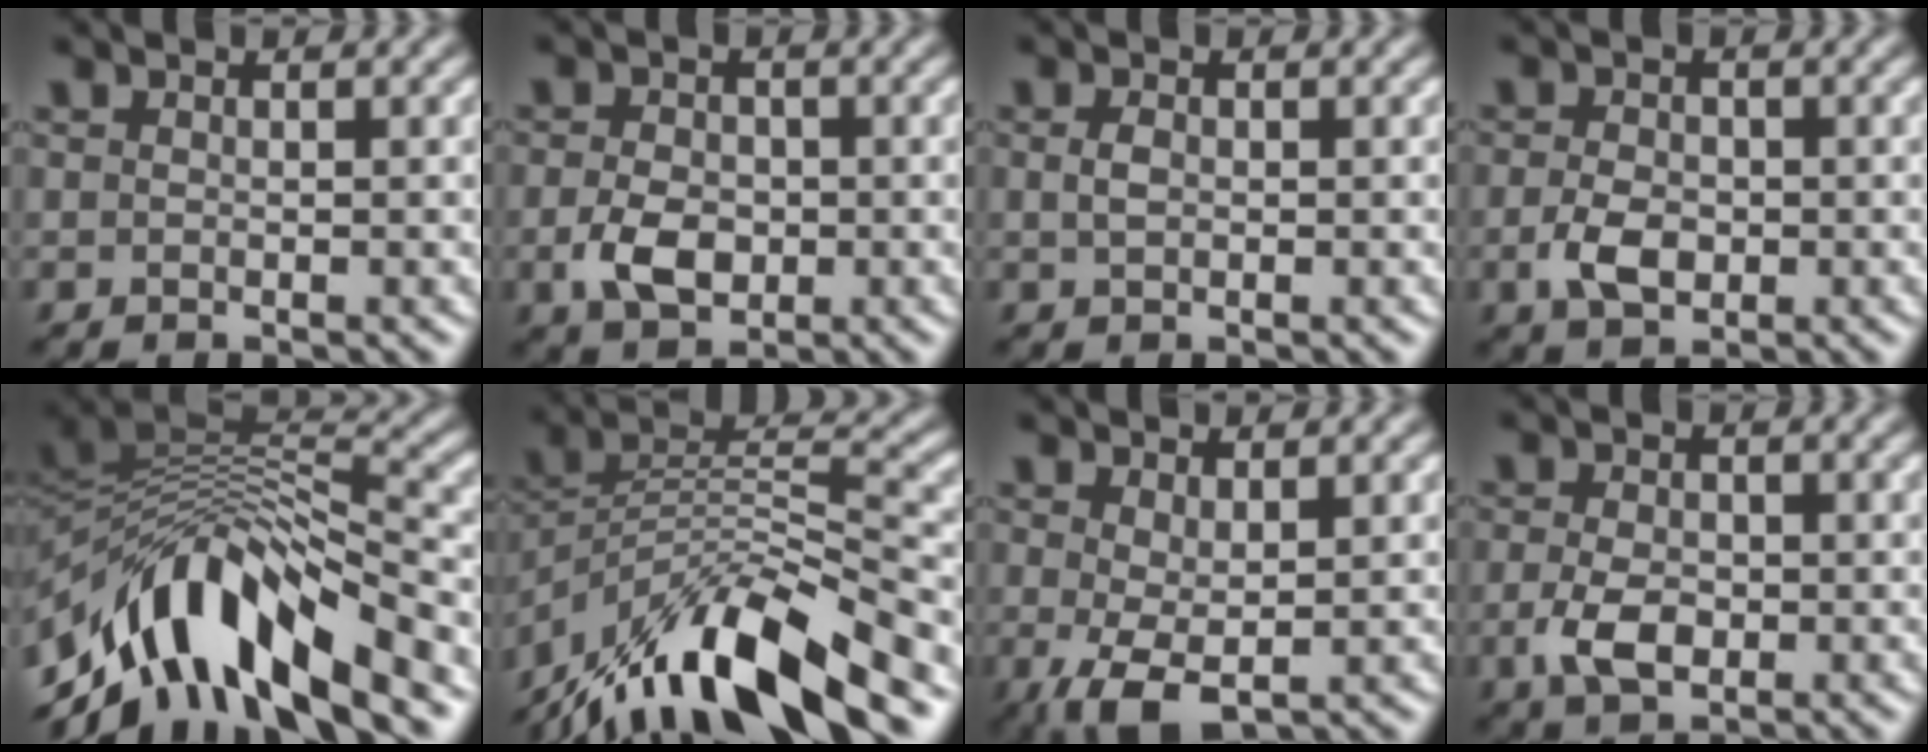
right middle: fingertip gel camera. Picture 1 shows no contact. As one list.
[{"total": 3.6, "force": [-0.8, 2.5, 2.4], "torque": [-0.053, -0.003, -0.020]}, {"total": 1.2, "force": [0.1, 0.7, 0.9], "torque": [-0.022, 0.002, 0.001]}, {"total": 3.0, "force": [-0.8, 2.1, 2.1], "torque": [-0.045, -0.002, -0.017]}, {"total": 11.2, "force": [-5.6, 5.1, 8.3], "torque": [-0.143, 0.017, -0.101]}, {"total": 13.5, "force": [-9.9, 3.7, 8.4], "torque": [-0.157, 0.024, -0.183]}, {"total": 3.7, "force": [-0.3, 1.7, 3.3], "torque": [-0.075, -0.008, -0.003]}, {"total": 3.5, "force": [-0.9, 2.1, 2.6], "torque": [-0.059, -0.004, -0.020]}]